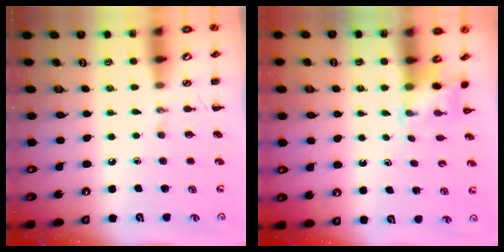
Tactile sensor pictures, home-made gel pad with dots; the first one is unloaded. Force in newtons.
{"total": 1.9, "press": 1.8, "slide": 0.6}